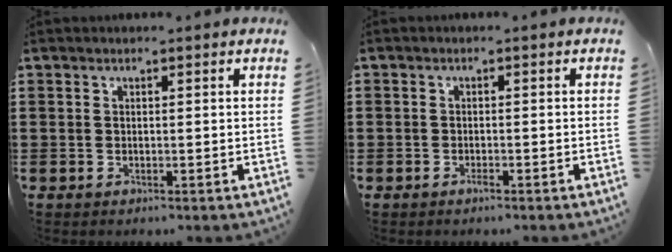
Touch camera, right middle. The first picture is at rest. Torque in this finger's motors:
{"motor_torque": [0.12, 0.01, -0.39, -0.14]}